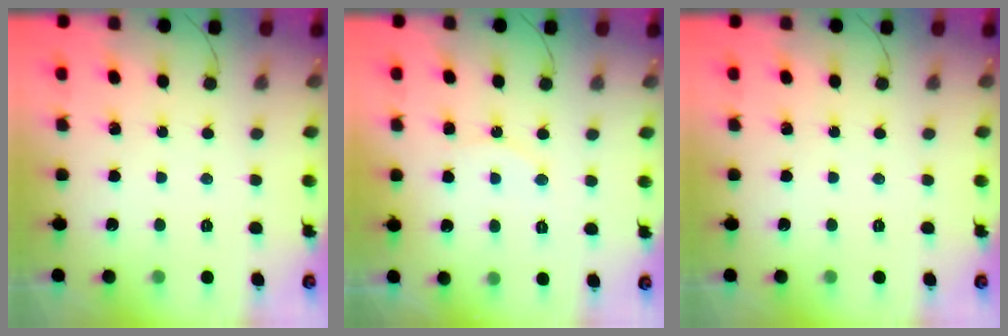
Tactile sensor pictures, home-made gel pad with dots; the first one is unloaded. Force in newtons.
{"total": 5.6, "press": 5.3, "slide": 1.9}
{"total": 0.0}